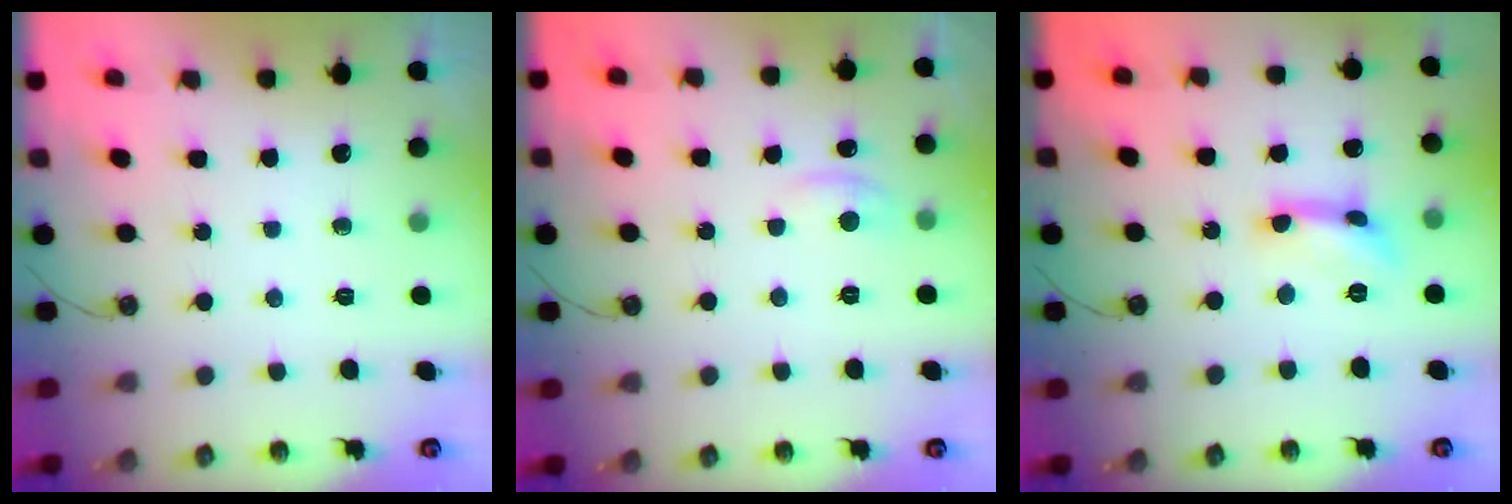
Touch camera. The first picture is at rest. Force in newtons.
{"total": 0.7, "press": 0.3, "slide": 0.6}
{"total": 3.4, "press": 3.4, "slide": 0.2}